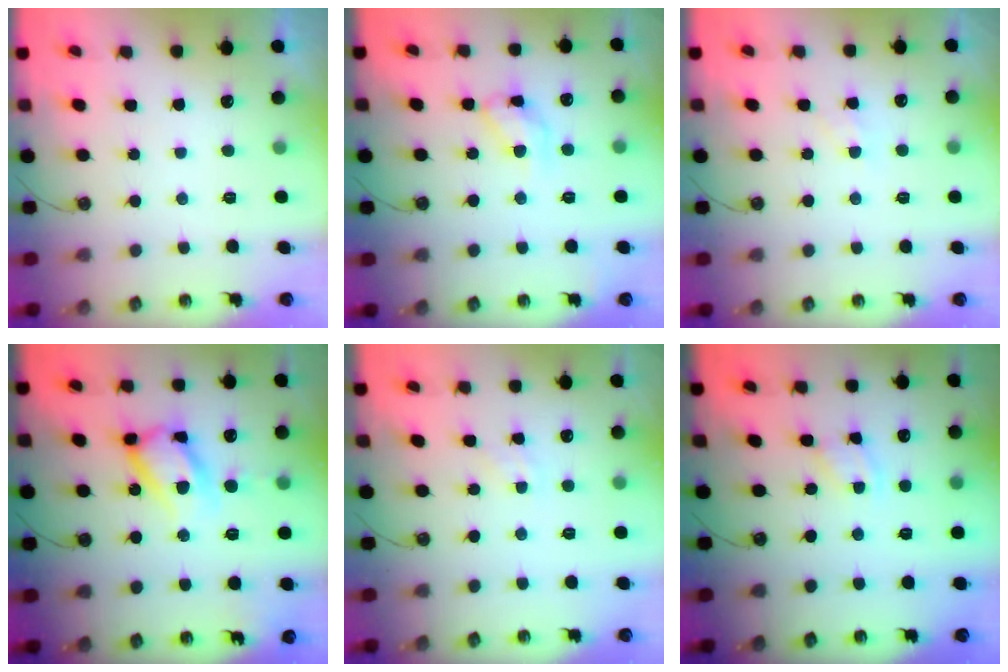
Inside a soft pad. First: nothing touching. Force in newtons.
{"total": 11.6, "press": 11.6, "slide": 0.1}
{"total": 4.7, "press": 4.7, "slide": 0.7}
{"total": 15.6, "press": 15.5, "slide": 1.4}
{"total": 1.1, "press": 1.1, "slide": 0.2}
{"total": 2.1, "press": 2.1, "slide": 0.3}